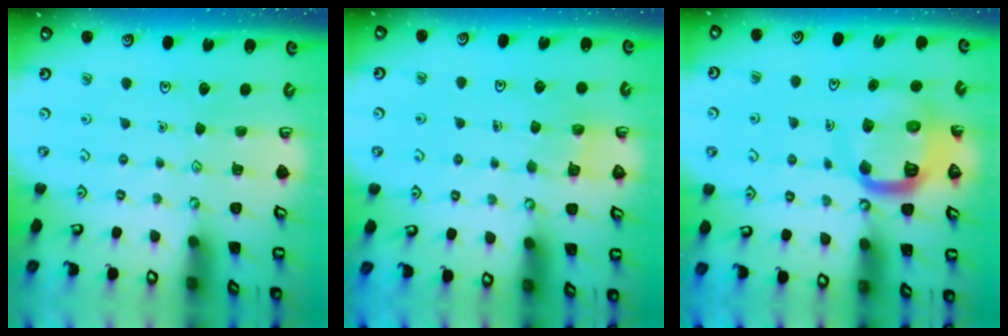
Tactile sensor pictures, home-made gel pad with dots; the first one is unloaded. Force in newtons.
{"total": 3.8, "press": 3.7, "slide": 0.3}
{"total": 13.4, "press": 13.3, "slide": 1.6}